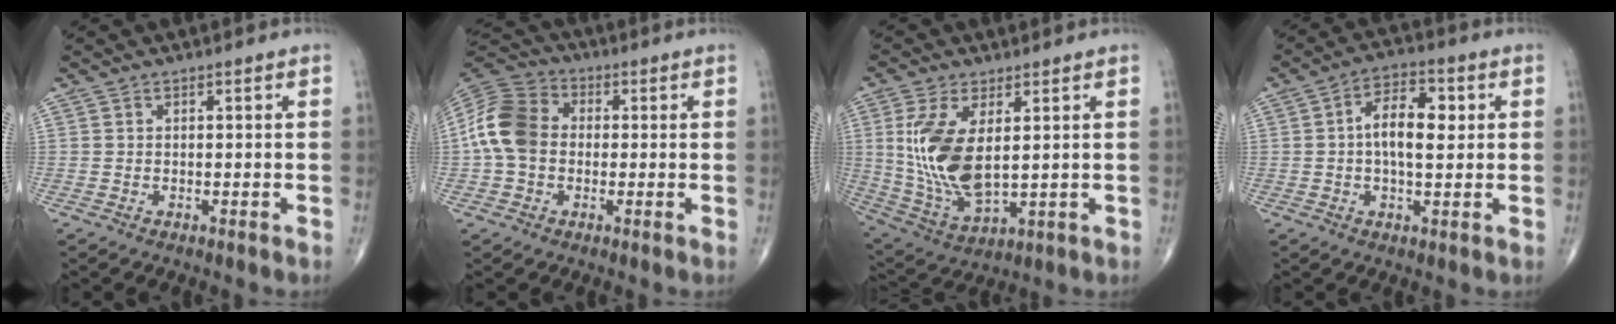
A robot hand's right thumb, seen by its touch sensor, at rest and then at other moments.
{"total": 11.9, "force": [-0.3, 9.1, 7.6], "torque": [-0.146, 0.034, -0.016]}
{"total": 14.2, "force": [2.4, 6.7, 12.3], "torque": [-0.254, -0.019, 0.064]}
{"total": 9.0, "force": [1.1, 4.3, 7.8], "torque": [-0.120, 0.014, 0.010]}